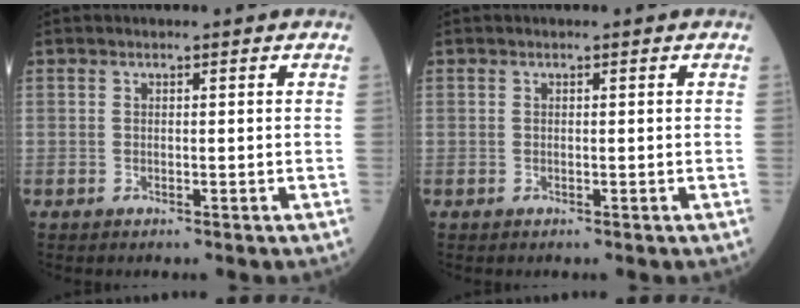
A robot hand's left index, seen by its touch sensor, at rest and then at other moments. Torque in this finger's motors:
{"motor_torque": [0.00, 0.00, 0.00, 0.00]}